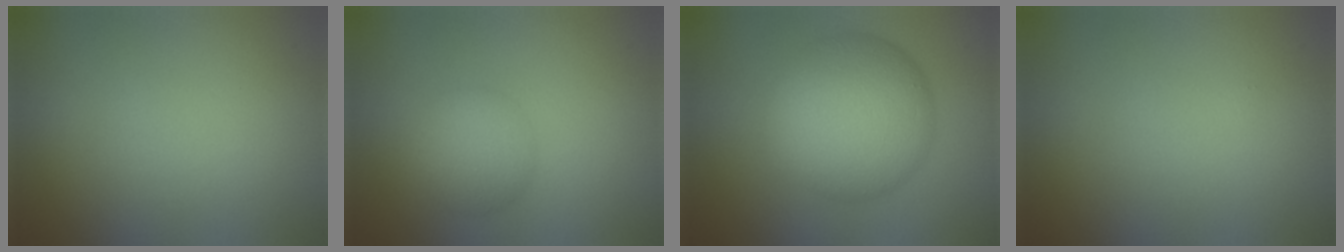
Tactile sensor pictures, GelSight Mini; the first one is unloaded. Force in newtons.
{"total": 3.5, "press": 3.5, "slide": 0.1}
{"total": 9.4, "press": 9.4, "slide": 0.1}
{"total": 0.0}